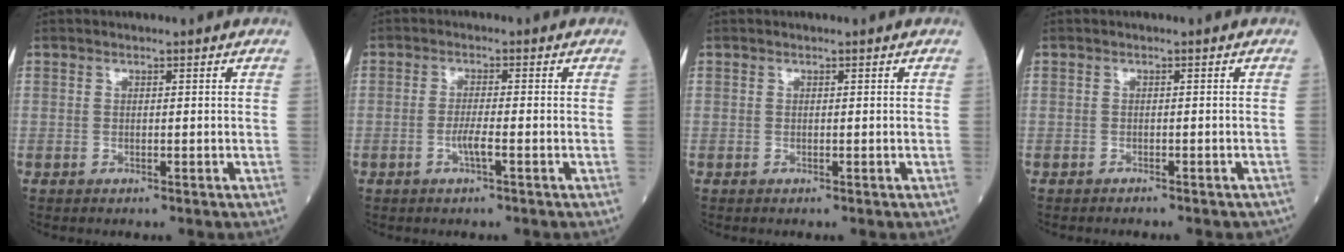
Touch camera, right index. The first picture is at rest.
{"total": 2.5, "force": [-1.0, -0.1, 2.3], "torque": [-0.046, -0.002, -0.021]}
{"total": 0.0}
{"total": 5.5, "force": [-4.8, 1.7, 1.9], "torque": [-0.021, -0.004, -0.051]}